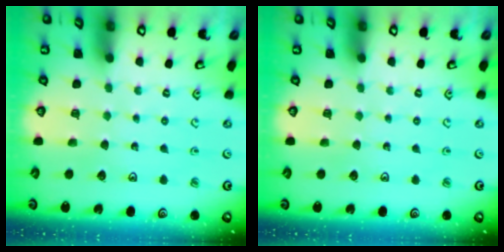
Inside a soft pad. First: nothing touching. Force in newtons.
{"total": 0.0}